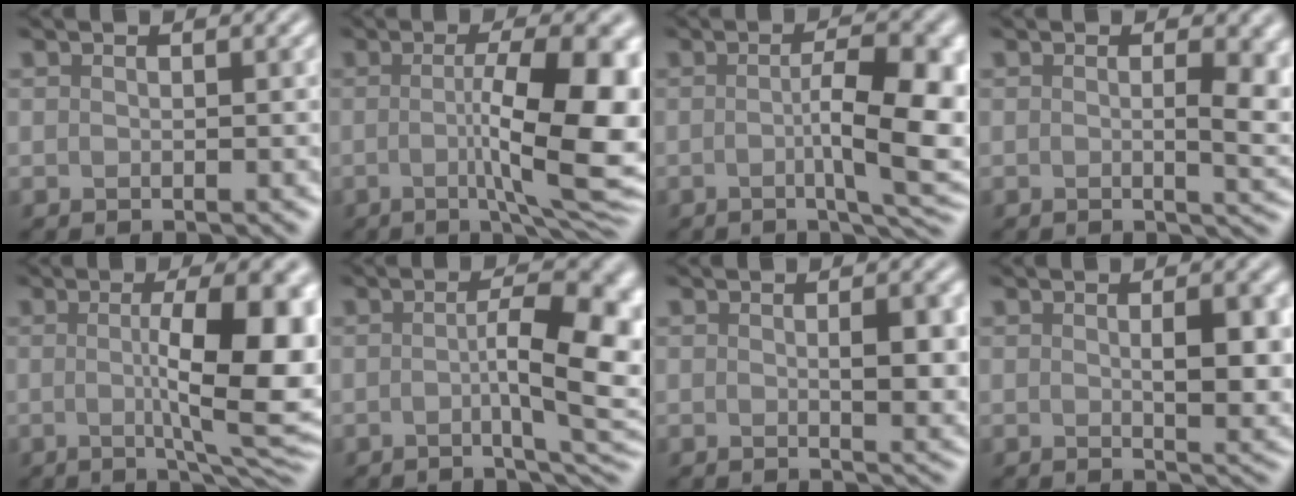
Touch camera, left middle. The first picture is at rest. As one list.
[{"total": 11.4, "force": [-0.3, 3.0, 11.0], "torque": [-0.138, -0.007, -0.004]}, {"total": 8.3, "force": [-0.6, 2.1, 7.9], "torque": [-0.107, -0.003, -0.004]}, {"total": 4.9, "force": [0.2, 1.5, 4.6], "torque": [-0.050, -0.006, 0.006]}, {"total": 10.7, "force": [0.3, 2.8, 10.3], "torque": [-0.133, -0.006, 0.006]}, {"total": 8.4, "force": [-0.4, 2.2, 8.1], "torque": [-0.103, -0.001, -0.004]}, {"total": 3.6, "force": [0.3, 1.0, 3.4], "torque": [-0.049, -0.003, 0.007]}, {"total": 4.3, "force": [0.4, 1.4, 4.1], "torque": [-0.058, -0.004, 0.011]}]